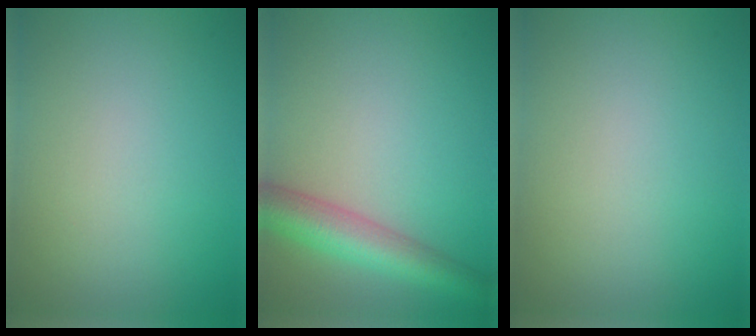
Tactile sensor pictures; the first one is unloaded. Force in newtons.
{"total": 5.1, "press": 5.1, "slide": 0.2}
{"total": 0.0}